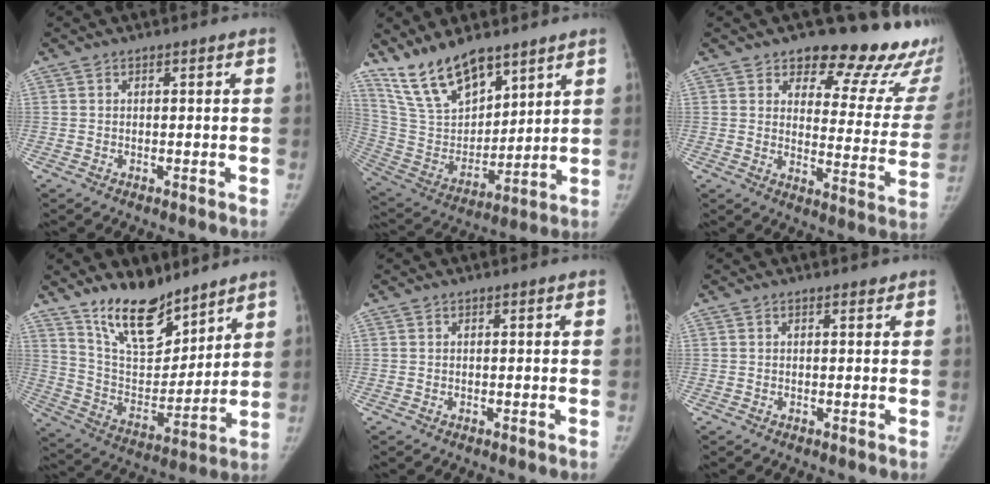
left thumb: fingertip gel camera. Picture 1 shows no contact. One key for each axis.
{"total": 16.2, "fx": 12.3, "fy": 6.7, "fz": 8.2, "tx": -0.115, "ty": -0.067, "tz": 0.246}
{"total": 23.0, "fx": 17.8, "fy": 9.6, "fz": 11.0, "tx": -0.085, "ty": -0.116, "tz": 0.210}
{"total": 16.2, "fx": 12.3, "fy": 6.7, "fz": 8.1, "tx": -0.092, "ty": -0.085, "tz": 0.228}
{"total": 0.0}
{"total": 1.0, "fx": 0.8, "fy": 0.4, "fz": 0.4, "tx": -0.005, "ty": -0.004, "tz": 0.011}